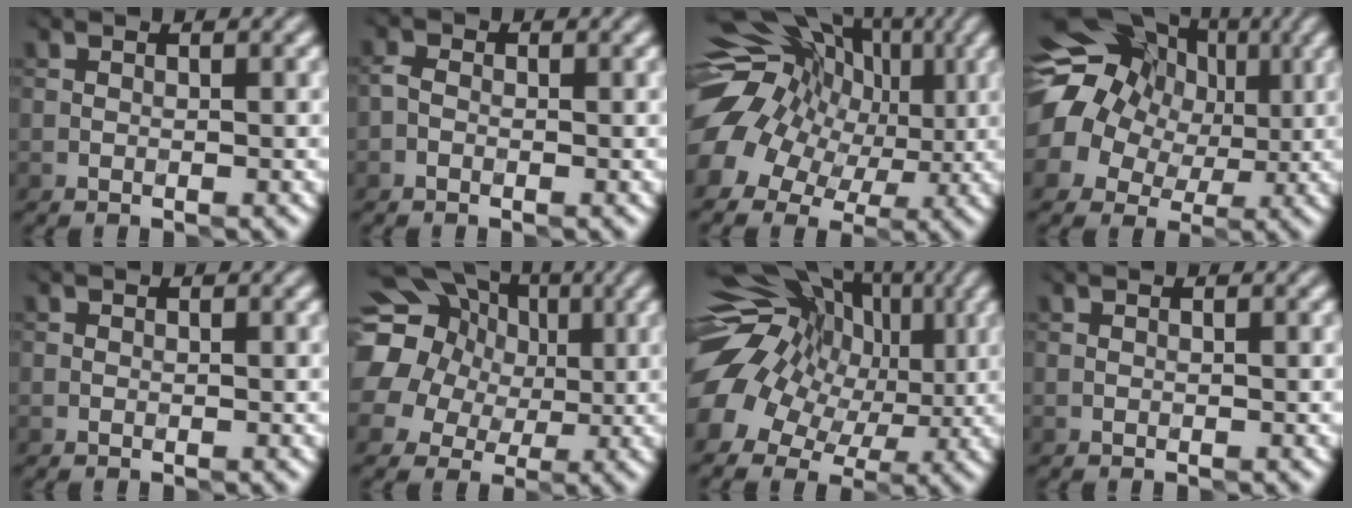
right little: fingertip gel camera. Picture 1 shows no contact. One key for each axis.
{"total": 1.0, "fx": -0.6, "fy": 0.8, "fz": 0.2, "tx": -0.001, "ty": 0.001, "tz": -0.018}
{"total": 12.4, "fx": 0.0, "fy": 10.5, "fz": 6.6, "tx": -0.116, "ty": 0.002, "tz": -0.007}
{"total": 15.9, "fx": 3.1, "fy": 14.1, "fz": 6.8, "tx": -0.169, "ty": 0.035, "tz": 0.029}
{"total": 0.0}
{"total": 17.4, "fx": 5.7, "fy": 15.1, "fz": 6.5, "tx": -0.164, "ty": 0.026, "tz": 0.078}
{"total": 11.8, "fx": -0.3, "fy": 9.8, "fz": 6.6, "tx": -0.127, "ty": 0.000, "tz": -0.007}
{"total": 0.0}